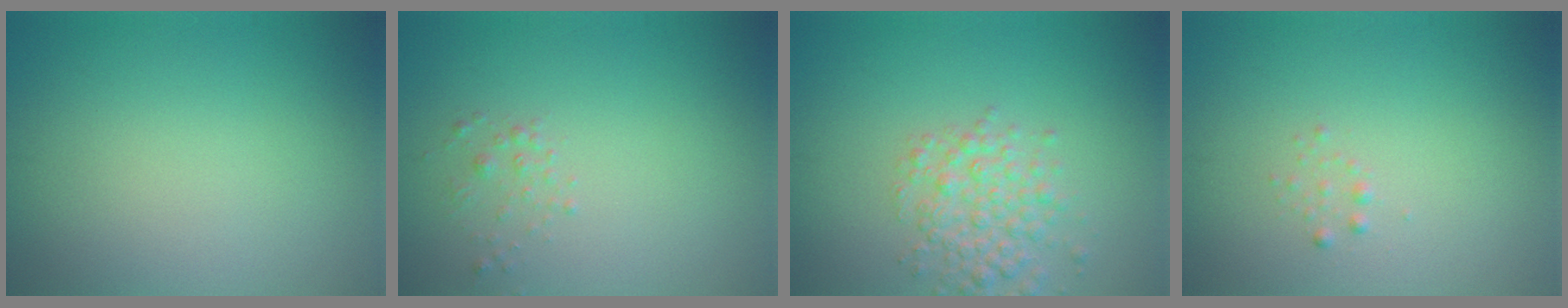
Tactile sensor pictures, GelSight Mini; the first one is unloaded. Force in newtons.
{"total": 1.0, "press": 1.0, "slide": 0.1}
{"total": 3.6, "press": 3.6, "slide": 0.1}
{"total": 0.6, "press": 0.6, "slide": 0.1}